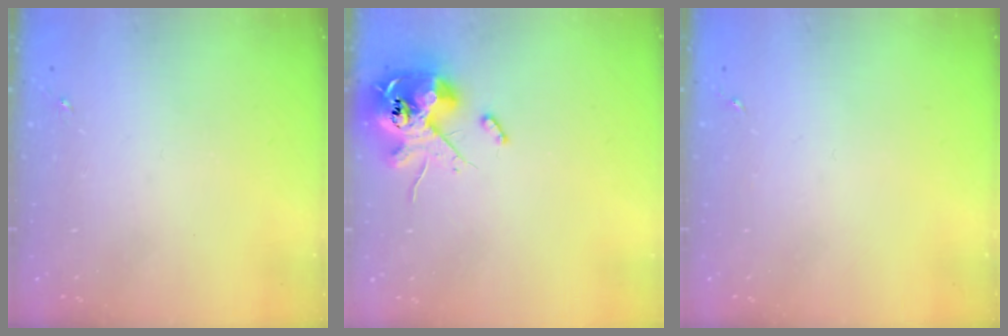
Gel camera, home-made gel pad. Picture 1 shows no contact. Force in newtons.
{"total": 13.2, "press": 13.0, "slide": 2.2}
{"total": 0.0}